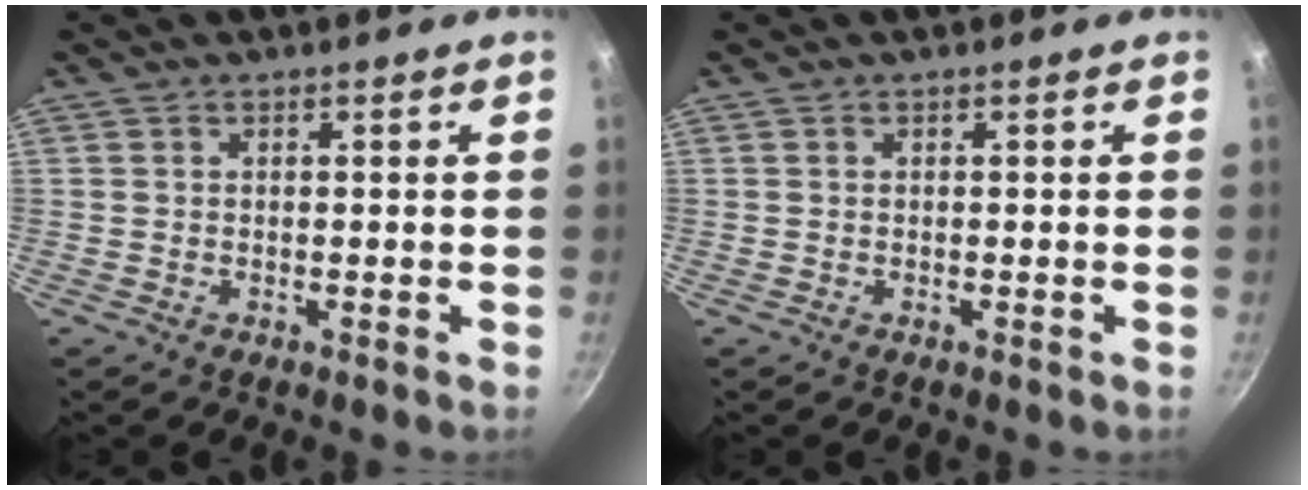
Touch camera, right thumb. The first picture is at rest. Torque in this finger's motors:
{"motor_torque": [-0.32, 0.14, -0.48, 0.07, 0.03]}